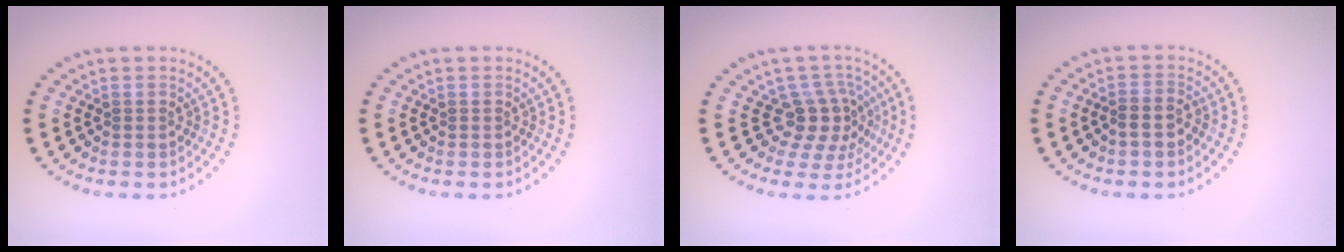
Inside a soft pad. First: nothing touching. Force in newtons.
{"total": 0.0}
{"total": 3.6, "press": 2.6, "slide": 2.5}
{"total": 1.4, "press": 1.2, "slide": 0.6}